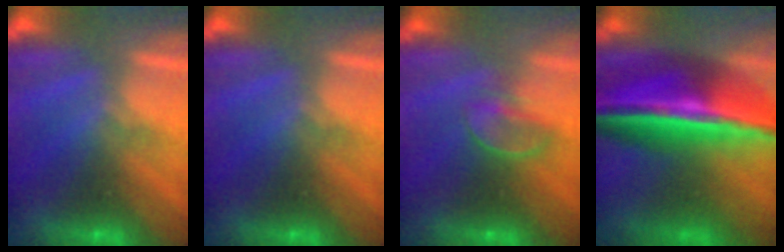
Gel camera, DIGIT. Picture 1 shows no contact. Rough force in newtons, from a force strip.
{"total": 0.0}
{"total": 2.3}
{"total": 5.8}